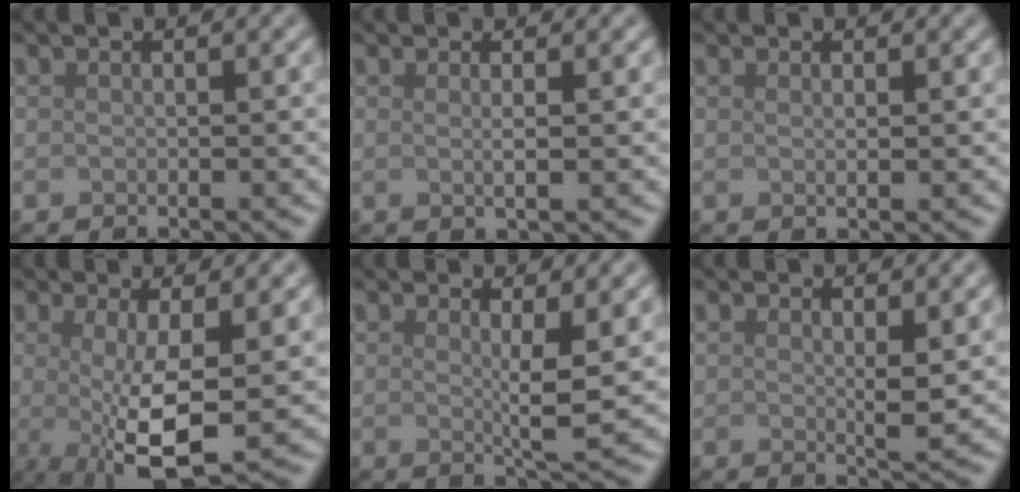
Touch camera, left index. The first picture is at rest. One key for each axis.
{"total": 1.5, "fx": 0.3, "fy": 0.4, "fz": 1.4, "tx": -0.022, "ty": 0.002, "tz": 0.000}
{"total": 0.8, "fx": 0.4, "fy": 0.2, "fz": 0.6, "tx": -0.006, "ty": 0.001, "tz": 0.005}
{"total": 7.1, "fx": -0.5, "fy": 1.9, "fz": 6.9, "tx": -0.124, "ty": -0.011, "tz": -0.008}
{"total": 2.9, "fx": 0.8, "fy": 0.4, "fz": 2.8, "tx": -0.044, "ty": -0.011, "tz": 0.013}
{"total": 1.8, "fx": 0.8, "fy": 0.4, "fz": 1.6, "tx": -0.026, "ty": -0.006, "tz": 0.016}